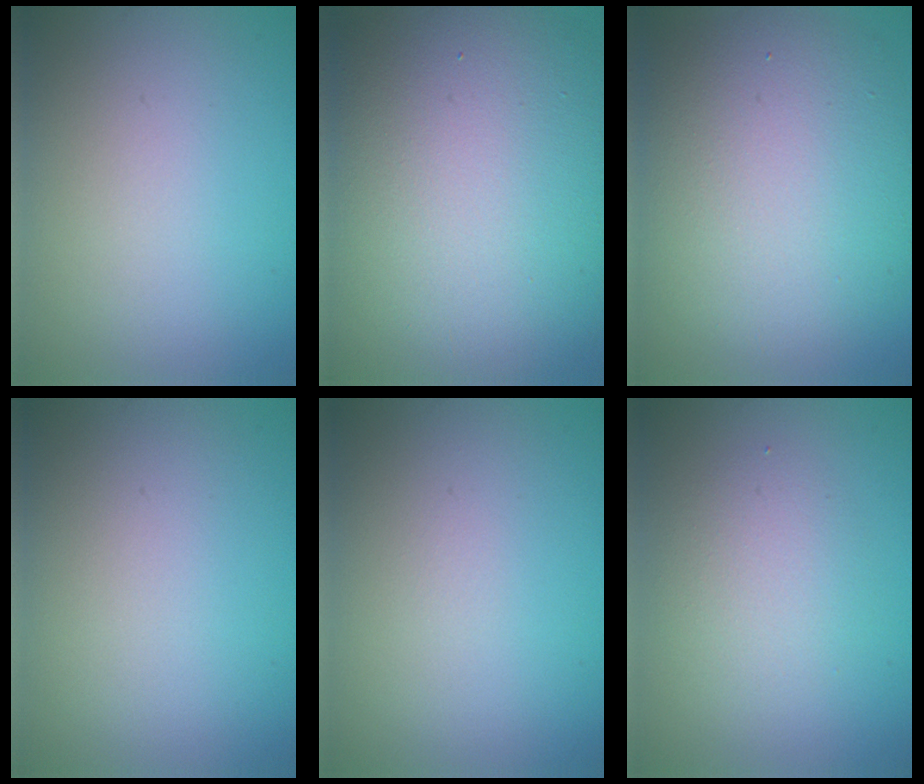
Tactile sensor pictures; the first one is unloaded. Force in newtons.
{"total": 17.1, "press": 17.1, "slide": 0.8}
{"total": 11.3, "press": 11.3, "slide": 0.8}
{"total": 0.0}
{"total": 0.0}
{"total": 2.7, "press": 2.7, "slide": 0.2}